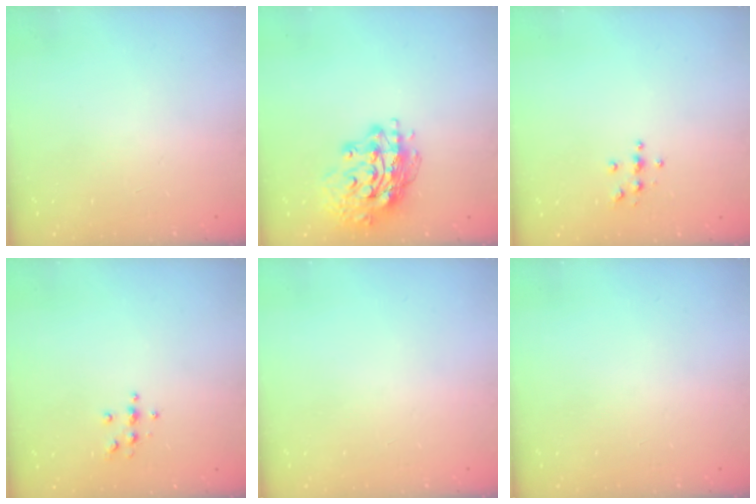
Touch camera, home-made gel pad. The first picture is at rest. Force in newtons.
{"total": 15.9, "press": 15.9, "slide": 1.5}
{"total": 3.8, "press": 3.8, "slide": 0.4}
{"total": 4.5, "press": 4.4, "slide": 0.6}
{"total": 0.0}
{"total": 0.0}